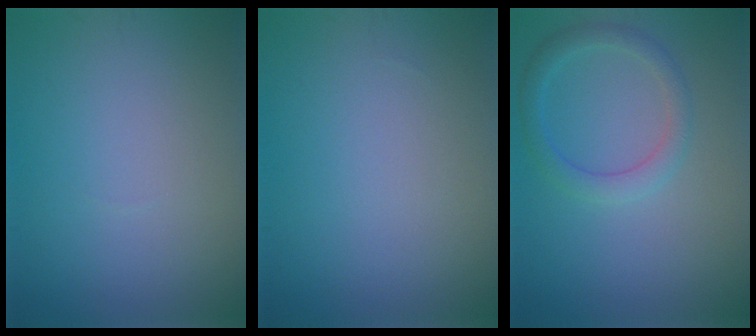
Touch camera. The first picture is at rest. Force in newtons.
{"total": 0.0}
{"total": 2.4, "press": 2.4, "slide": 0.1}